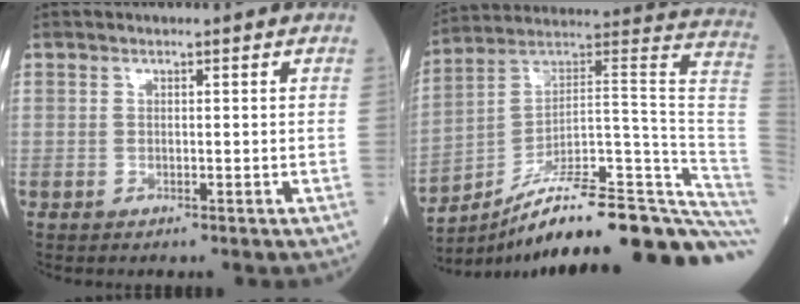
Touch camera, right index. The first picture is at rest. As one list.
[{"total": 29.2, "force": [-22.5, 1.3, 18.5], "torque": [-0.146, 0.034, -0.329]}]